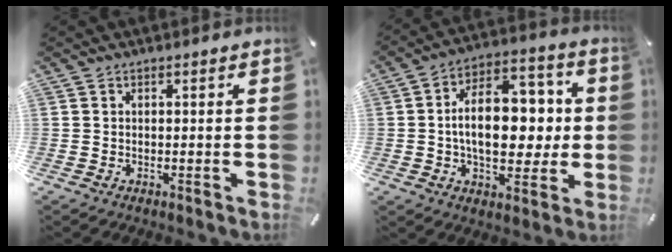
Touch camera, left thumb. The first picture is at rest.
{"total": 17.4, "force": [0.1, 10.8, 13.6], "torque": [-0.207, 0.003, 0.000]}